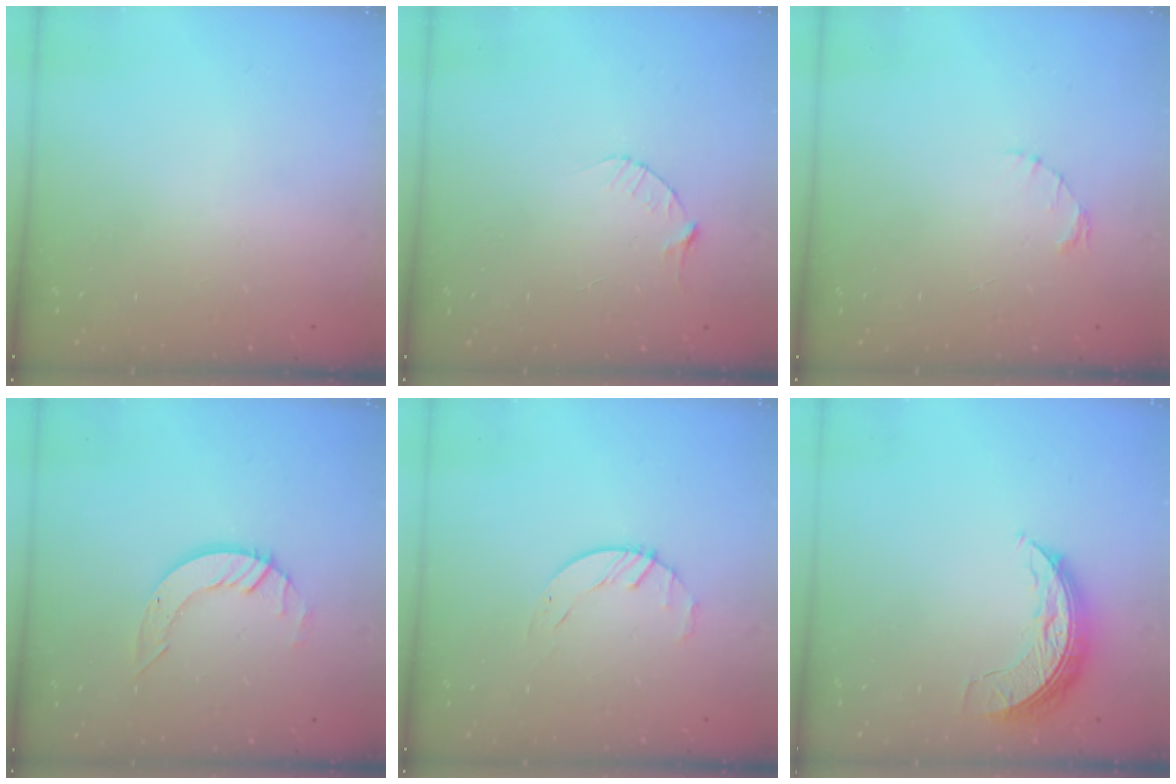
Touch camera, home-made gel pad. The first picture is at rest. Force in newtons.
{"total": 3.1, "press": 3.0, "slide": 0.4}
{"total": 1.6, "press": 1.5, "slide": 0.3}
{"total": 6.1, "press": 6.1, "slide": 0.5}
{"total": 2.1, "press": 2.1, "slide": 0.3}
{"total": 7.2, "press": 7.2, "slide": 0.4}